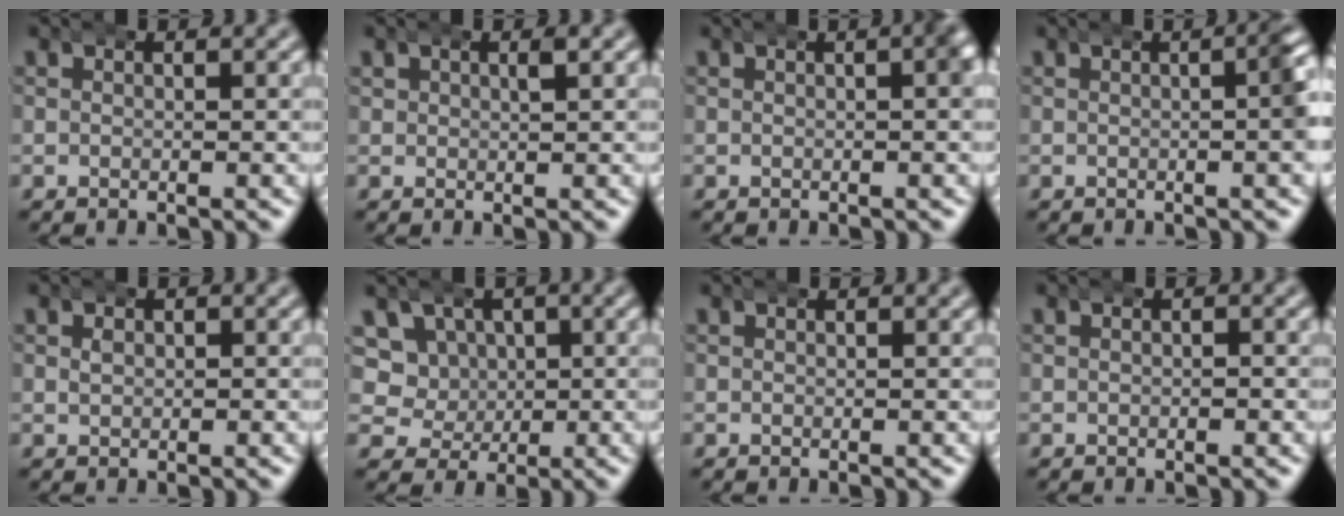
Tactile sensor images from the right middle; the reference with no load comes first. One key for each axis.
{"total": 1.2, "fx": 0.8, "fy": 0.5, "fz": 0.7, "tx": -0.016, "ty": 0.003, "tz": 0.018}
{"total": 2.6, "fx": 0.7, "fy": 0.9, "fz": 2.3, "tx": -0.017, "ty": 0.012, "tz": 0.003}
{"total": 5.1, "fx": 0.9, "fy": 1.8, "fz": 4.7, "tx": -0.043, "ty": 0.021, "tz": 0.003}
{"total": 1.1, "fx": 0.2, "fy": 0.9, "fz": 0.7, "tx": -0.014, "ty": 0.001, "tz": 0.007}
{"total": 9.9, "fx": 1.3, "fy": 9.2, "fz": 3.4, "tx": -0.100, "ty": -0.023, "tz": 0.017}
{"total": 0.0}
{"total": 0.6, "fx": -0.1, "fy": 0.5, "fz": 0.4, "tx": -0.005, "ty": 0.002, "tz": -0.002}